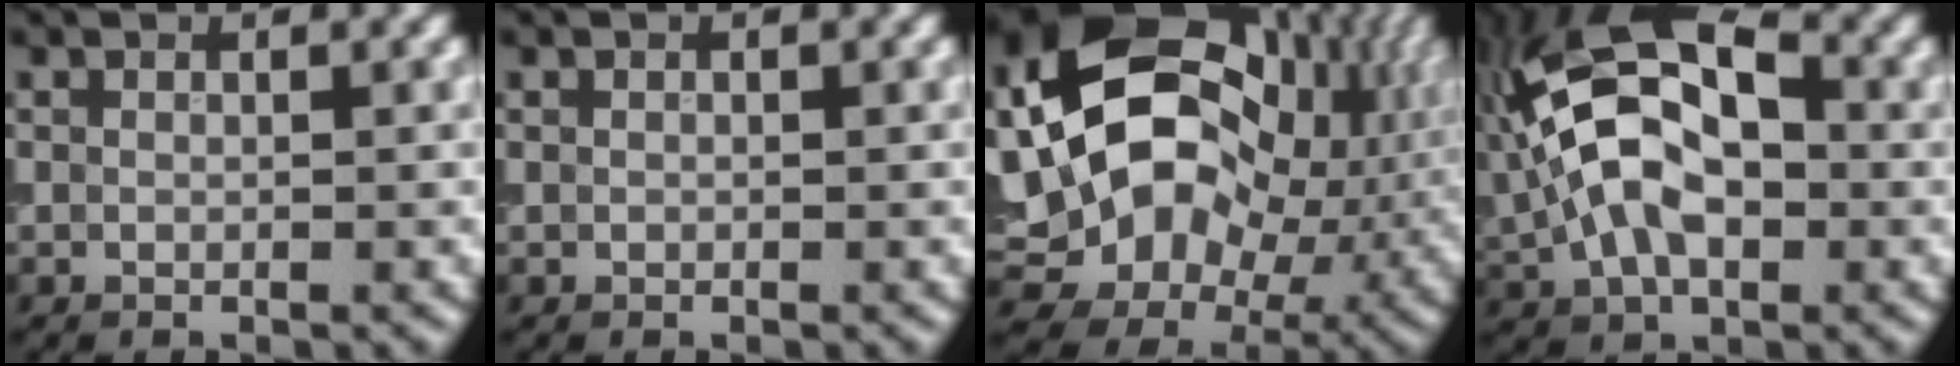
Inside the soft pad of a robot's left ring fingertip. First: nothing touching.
{"total": 0.0}
{"total": 20.8, "force": [3.0, 15.9, 13.0], "torque": [-0.261, 0.015, 0.066]}
{"total": 11.3, "force": [0.8, 6.7, 9.0], "torque": [-0.170, 0.024, 0.001]}